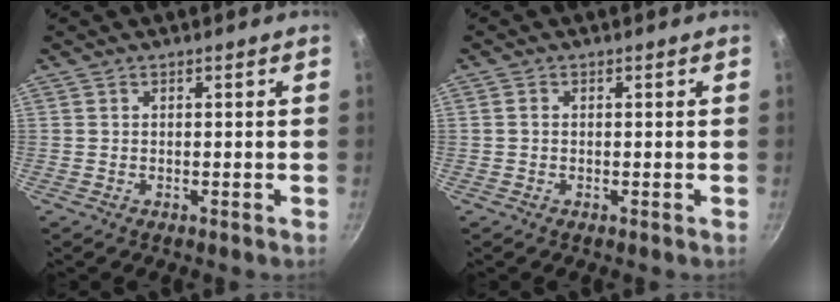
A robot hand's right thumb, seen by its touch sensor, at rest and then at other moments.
{"total": 0.8, "force": [0.0, 0.7, 0.5], "torque": [-0.008, 0.005, -0.001]}